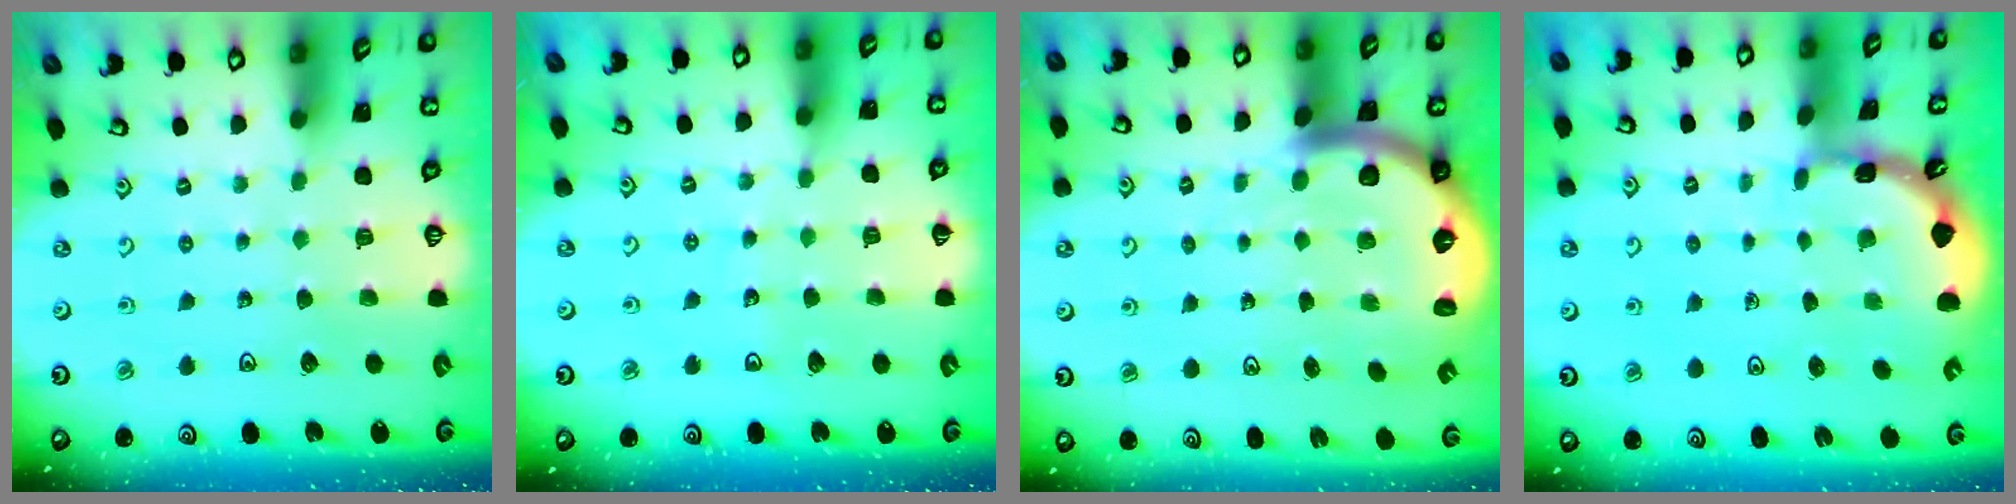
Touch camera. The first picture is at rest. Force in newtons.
{"total": 3.3, "press": 3.3, "slide": 0.3}
{"total": 6.6, "press": 6.5, "slide": 1.1}
{"total": 1.8, "press": 1.8, "slide": 0.1}